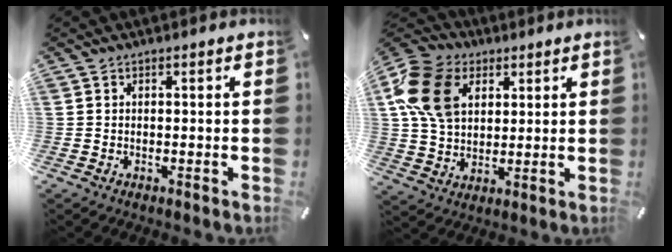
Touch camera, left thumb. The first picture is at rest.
{"total": 16.3, "force": [5.1, 12.1, 9.7], "torque": [-0.231, 0.009, 0.093]}